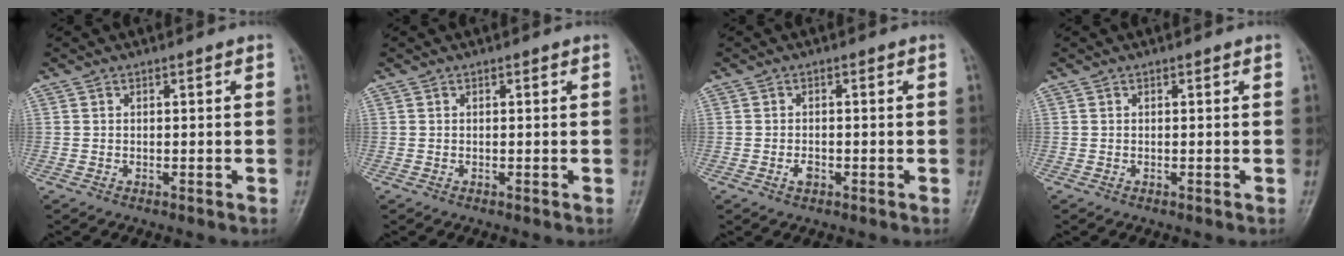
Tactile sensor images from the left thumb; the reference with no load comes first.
{"total": 0.0}
{"total": 1.7, "force": [-0.7, 1.1, 1.1], "torque": [-0.015, 0.002, -0.014]}
{"total": 0.0}